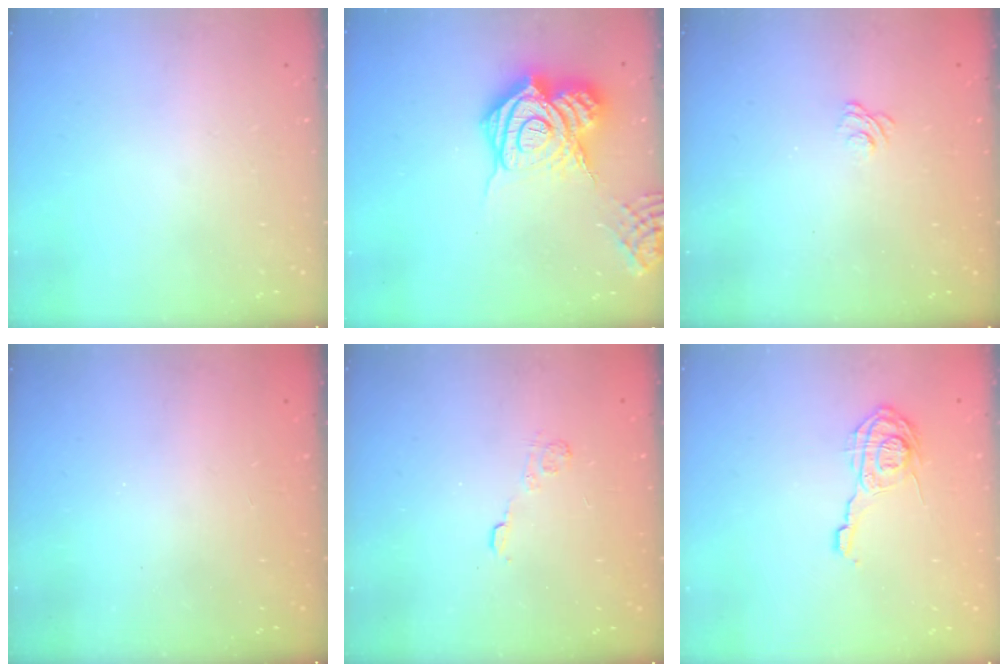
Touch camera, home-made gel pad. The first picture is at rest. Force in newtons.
{"total": 22.4, "press": 22.2, "slide": 2.7}
{"total": 2.1, "press": 1.8, "slide": 1.1}
{"total": 2.5, "press": 2.4, "slide": 0.8}
{"total": 3.2, "press": 2.8, "slide": 1.5}
{"total": 12.1, "press": 12.0, "slide": 0.7}